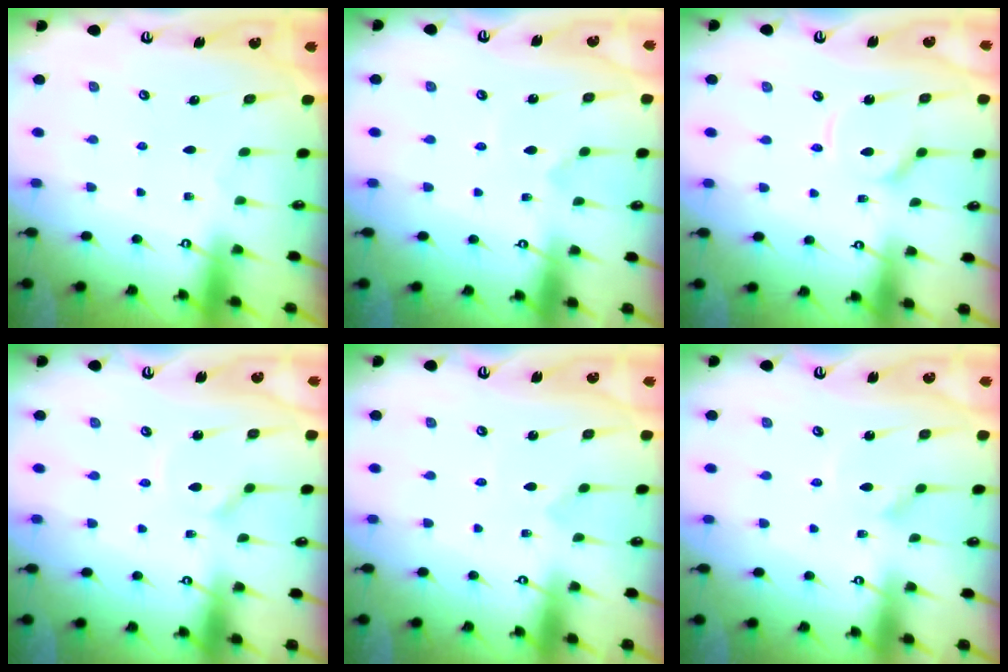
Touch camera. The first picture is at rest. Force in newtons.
{"total": 2.9, "press": 2.9, "slide": 0.1}
{"total": 8.4, "press": 8.3, "slide": 0.9}
{"total": 2.7, "press": 2.7, "slide": 0.4}
{"total": 0.0}
{"total": 3.1, "press": 3.1, "slide": 0.0}